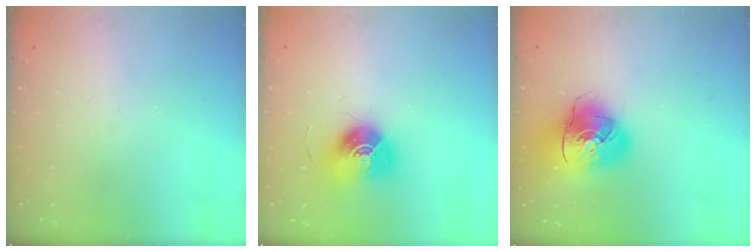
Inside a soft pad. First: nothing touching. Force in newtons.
{"total": 12.7, "press": 12.7, "slide": 0.5}
{"total": 16.3, "press": 16.1, "slide": 2.4}